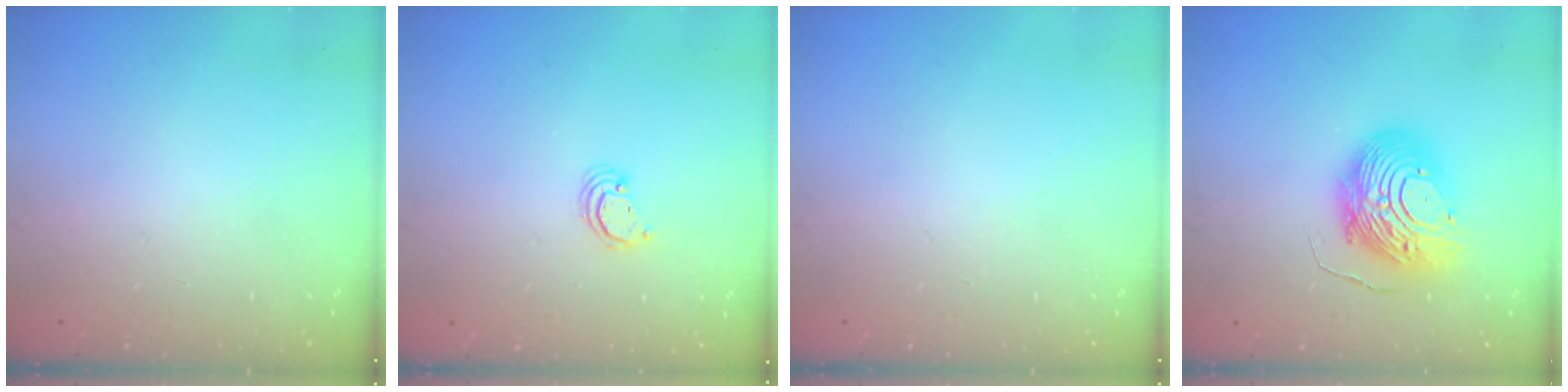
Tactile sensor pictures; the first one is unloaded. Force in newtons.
{"total": 2.3, "press": 2.3, "slide": 0.3}
{"total": 0.0}
{"total": 13.7, "press": 13.7, "slide": 1.3}